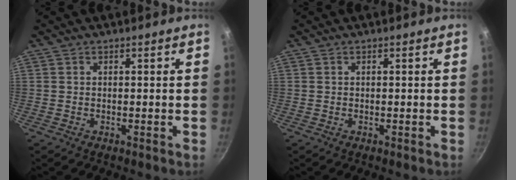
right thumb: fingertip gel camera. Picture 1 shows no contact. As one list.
[{"total": 0.0}]